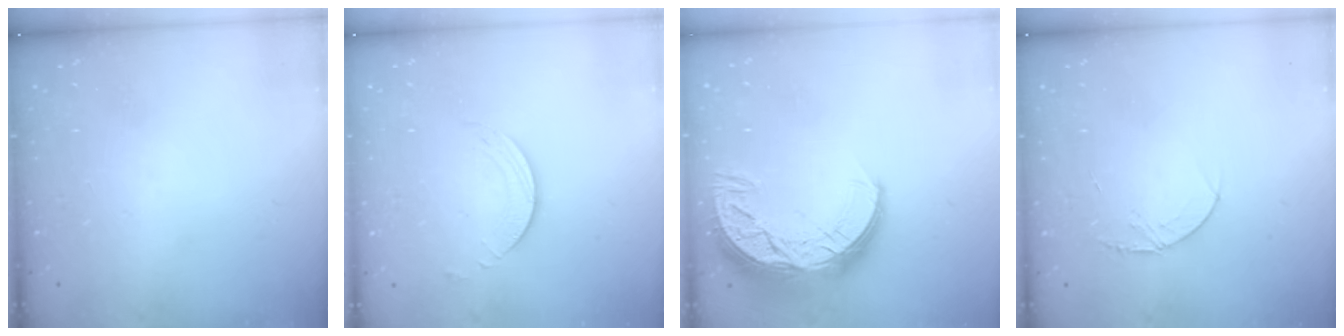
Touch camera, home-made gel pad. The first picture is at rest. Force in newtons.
{"total": 2.0, "press": 1.9, "slide": 0.3}
{"total": 16.4, "press": 16.4, "slide": 0.9}
{"total": 4.0, "press": 3.9, "slide": 0.5}